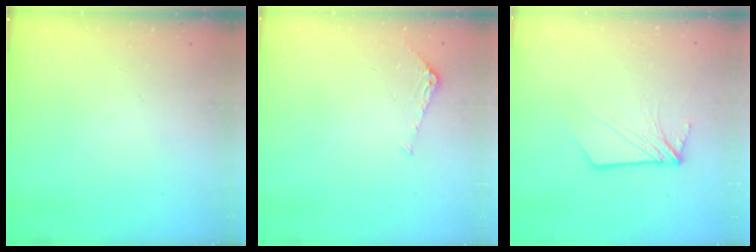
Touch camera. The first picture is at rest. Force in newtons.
{"total": 6.4, "press": 6.3, "slide": 0.6}
{"total": 8.1, "press": 8.1, "slide": 0.4}